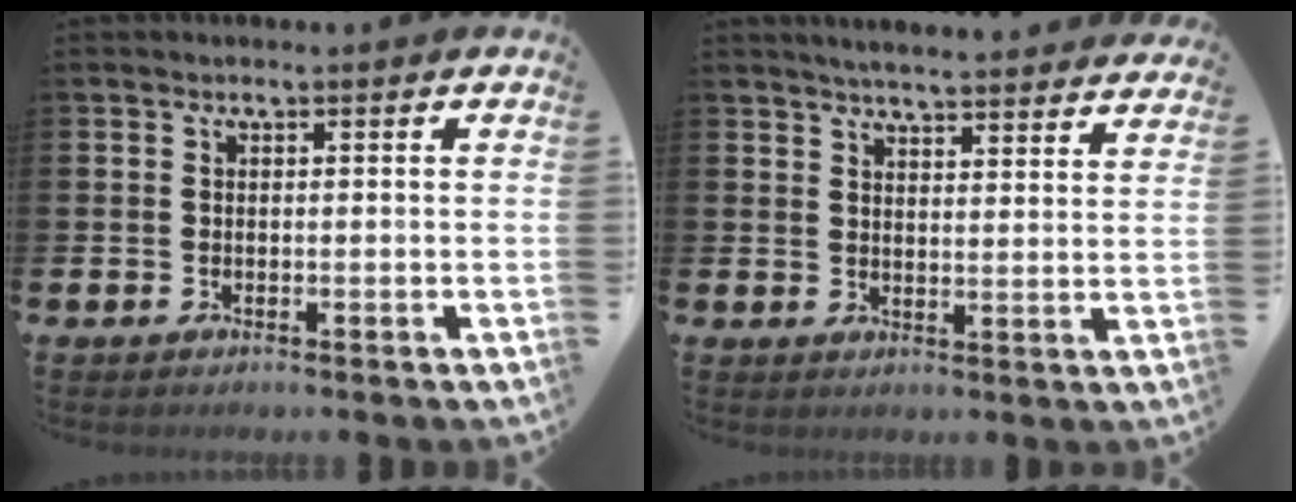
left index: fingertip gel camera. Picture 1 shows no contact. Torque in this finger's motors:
{"motor_torque": [-0.02, -0.34, 0.43, 0.12]}